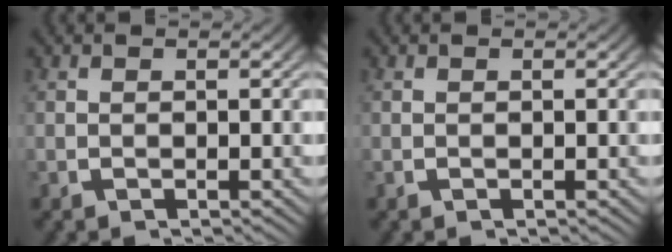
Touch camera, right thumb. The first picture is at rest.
{"total": 0.0}